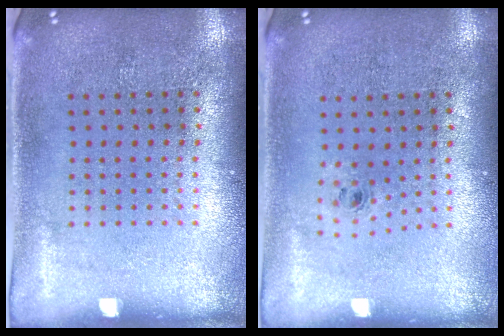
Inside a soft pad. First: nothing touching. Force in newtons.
{"total": 0.7, "press": 0.3, "slide": 0.6}